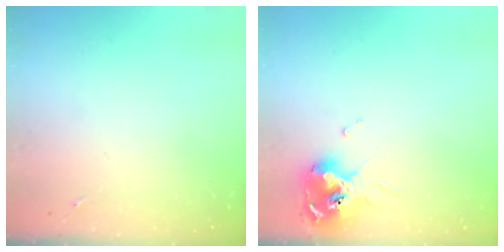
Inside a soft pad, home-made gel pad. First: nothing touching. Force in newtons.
{"total": 12.0, "press": 11.9, "slide": 1.4}